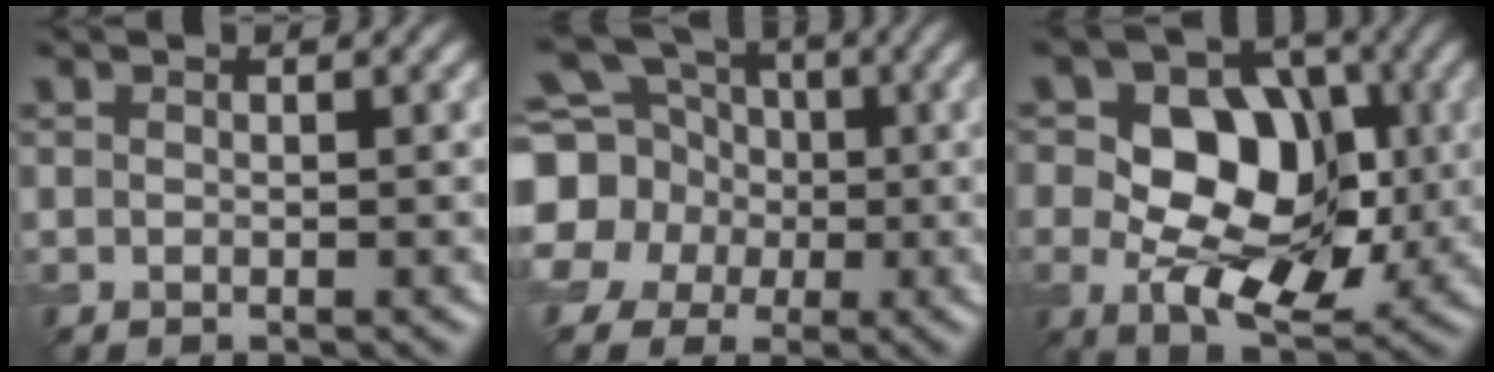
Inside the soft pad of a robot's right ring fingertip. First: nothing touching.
{"total": 12.7, "force": [0.4, 11.8, 4.9], "torque": [-0.165, 0.006, -0.025]}
{"total": 10.4, "force": [0.5, 7.2, 7.5], "torque": [-0.111, 0.004, -0.003]}